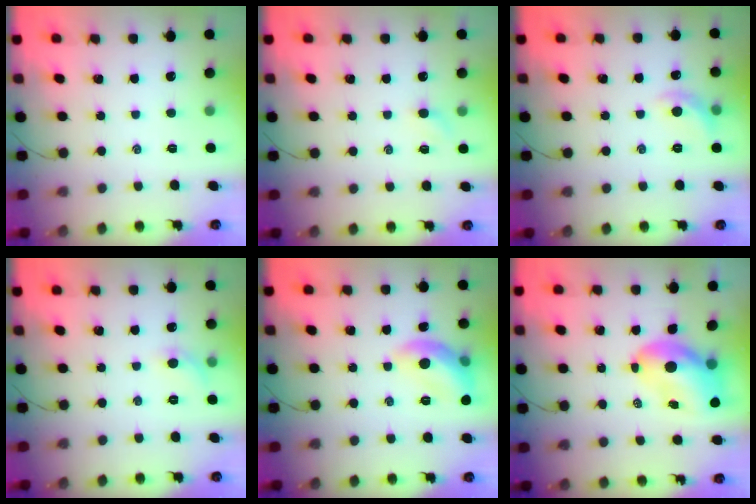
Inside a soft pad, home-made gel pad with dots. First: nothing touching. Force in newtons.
{"total": 3.1, "press": 3.0, "slide": 0.7}
{"total": 6.5, "press": 6.4, "slide": 0.8}
{"total": 5.4, "press": 5.0, "slide": 2.0}
{"total": 11.2, "press": 11.2, "slide": 0.8}
{"total": 8.3, "press": 8.0, "slide": 2.2}